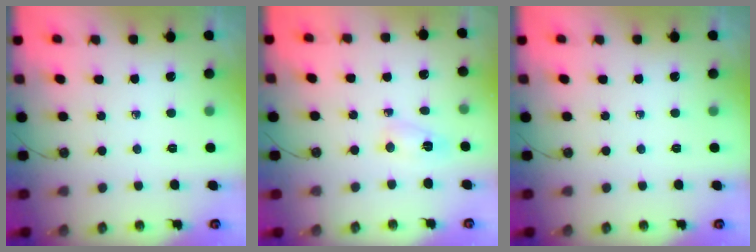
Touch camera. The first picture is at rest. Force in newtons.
{"total": 3.2, "press": 3.2, "slide": 0.4}
{"total": 0.0}